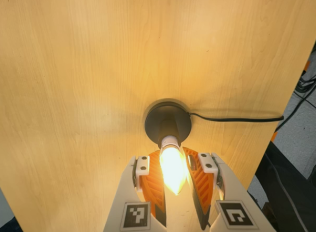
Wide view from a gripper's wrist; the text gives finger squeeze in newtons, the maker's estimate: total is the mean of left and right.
{"total": 14.4, "left": 13.2, "right": 15.7}